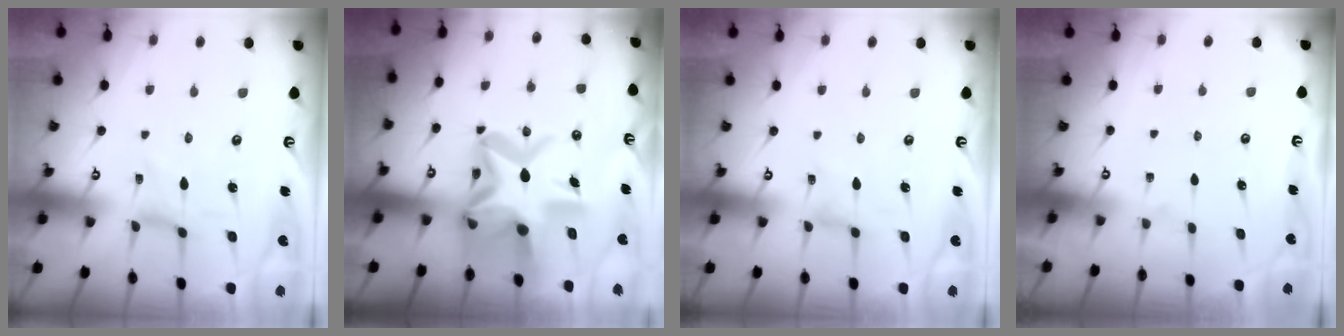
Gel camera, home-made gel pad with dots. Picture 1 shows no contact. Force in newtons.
{"total": 18.7, "press": 18.5, "slide": 2.2}
{"total": 0.6, "press": 0.5, "slide": 0.3}
{"total": 0.0}